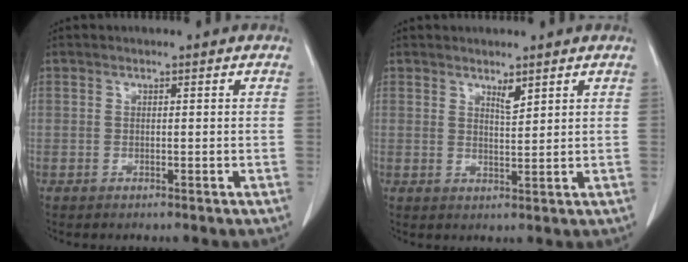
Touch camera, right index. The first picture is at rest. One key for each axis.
{"total": 2.1, "fx": 1.6, "fy": 0.3, "fz": 1.3, "tx": -0.026, "ty": -0.006, "tz": 0.032}